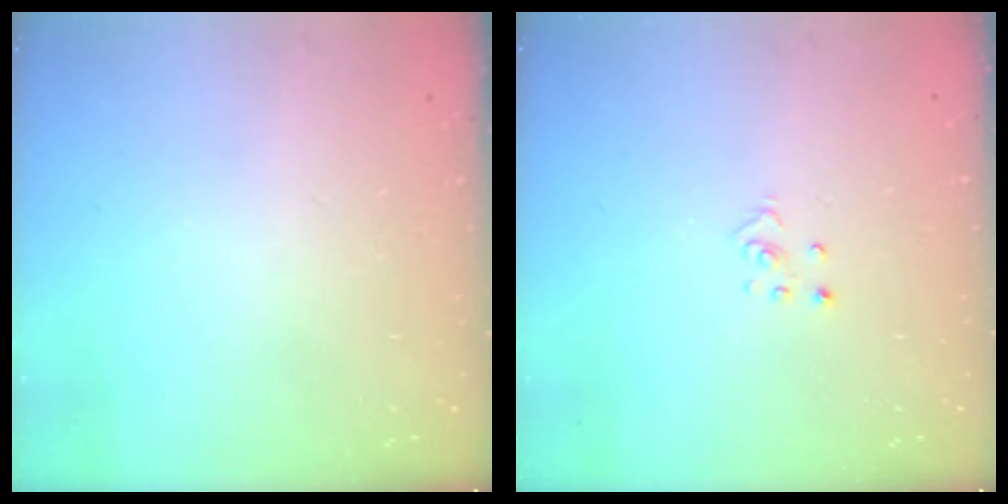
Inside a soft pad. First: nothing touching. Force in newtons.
{"total": 2.3, "press": 2.3, "slide": 0.2}